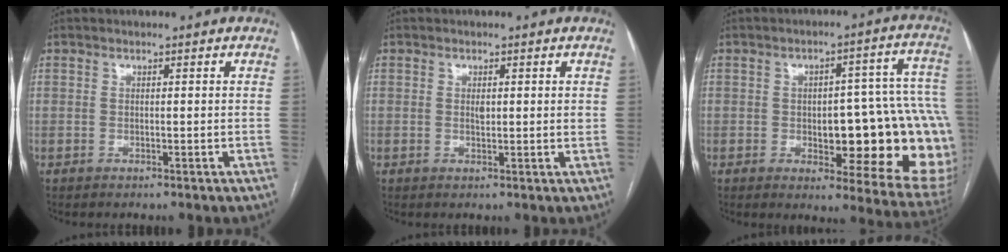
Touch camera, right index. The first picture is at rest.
{"total": 1.7, "force": [0.5, 0.6, 1.5], "torque": [-0.023, 0.000, 0.009]}
{"total": 23.2, "force": [-3.3, 6.8, 22.0], "torque": [-0.179, 0.034, -0.015]}